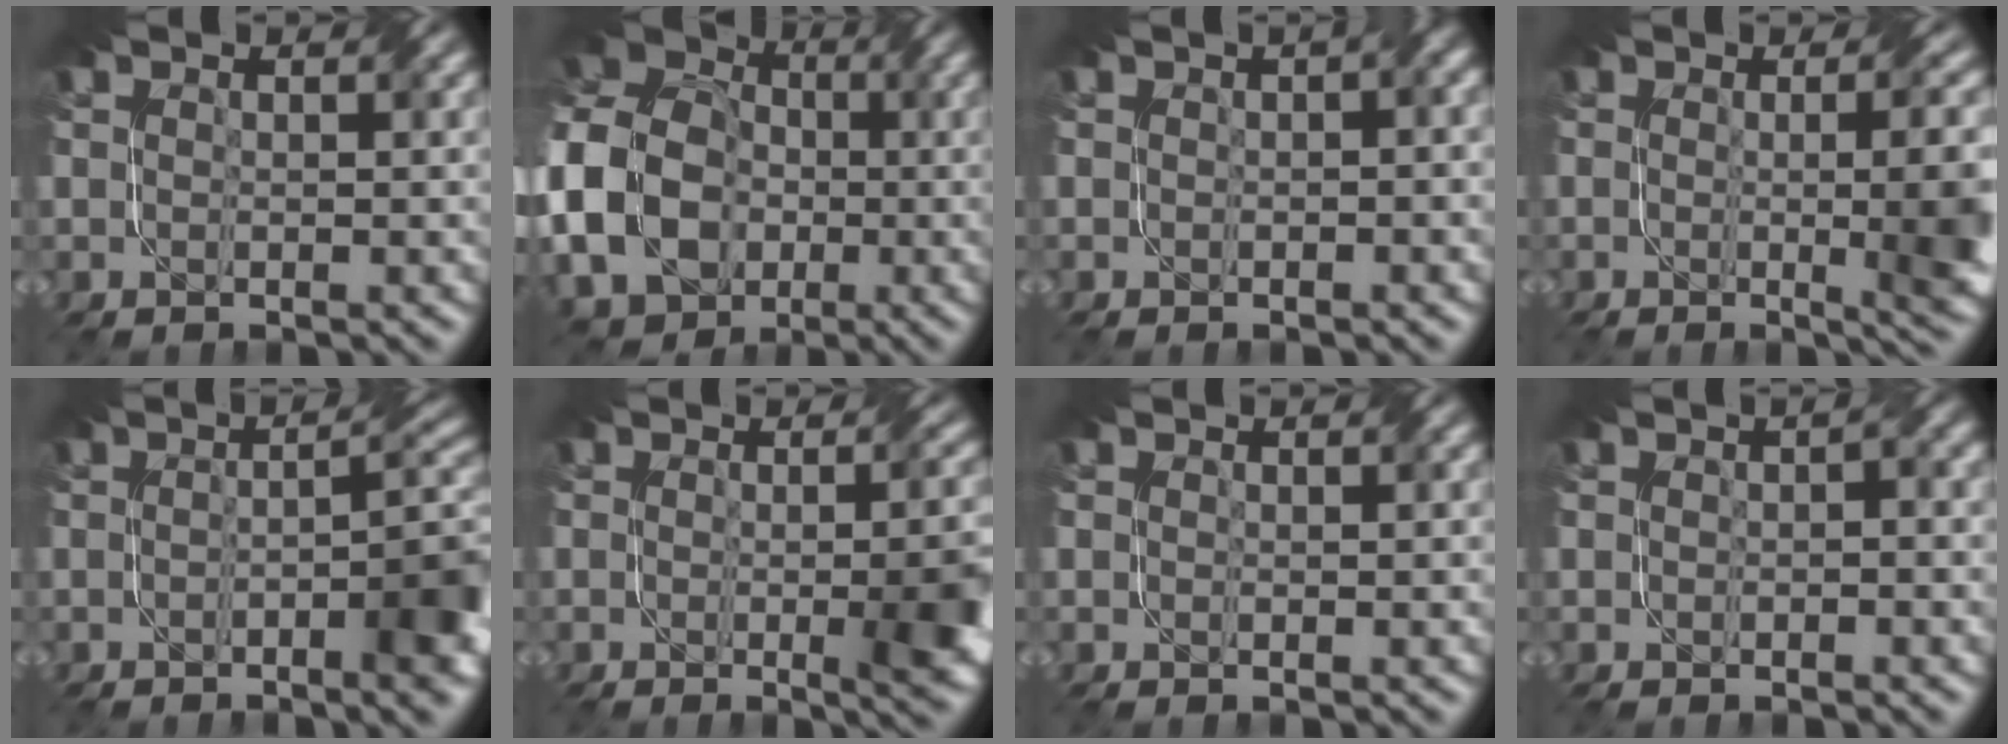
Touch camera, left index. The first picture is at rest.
{"total": 14.5, "force": [-2.8, 11.6, 8.3], "torque": [-0.193, -0.008, -0.066]}
{"total": 4.0, "force": [0.5, 1.6, 3.7], "torque": [-0.028, 0.014, 0.006]}
{"total": 10.8, "force": [-0.5, 4.0, 10.0], "torque": [-0.081, 0.000, -0.010]}
{"total": 8.0, "force": [-1.8, 1.8, 7.6], "torque": [-0.086, 0.000, -0.029]}
{"total": 8.2, "force": [-0.9, 2.8, 7.7], "torque": [-0.071, -0.004, -0.009]}
{"total": 0.0}
{"total": 1.0, "force": [-0.2, 0.2, 1.0], "torque": [-0.014, 0.004, -0.002]}